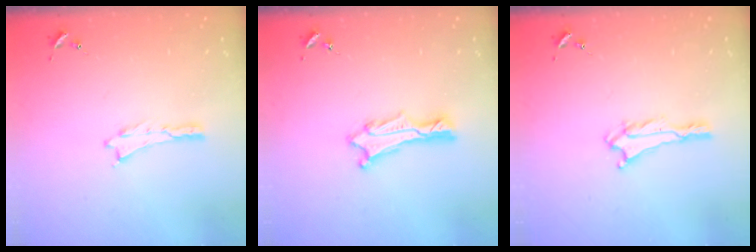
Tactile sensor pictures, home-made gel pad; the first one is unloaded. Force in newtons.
{"total": 1.3, "press": 1.3, "slide": 0.1}
{"total": 1.0, "press": 1.0, "slide": 0.1}